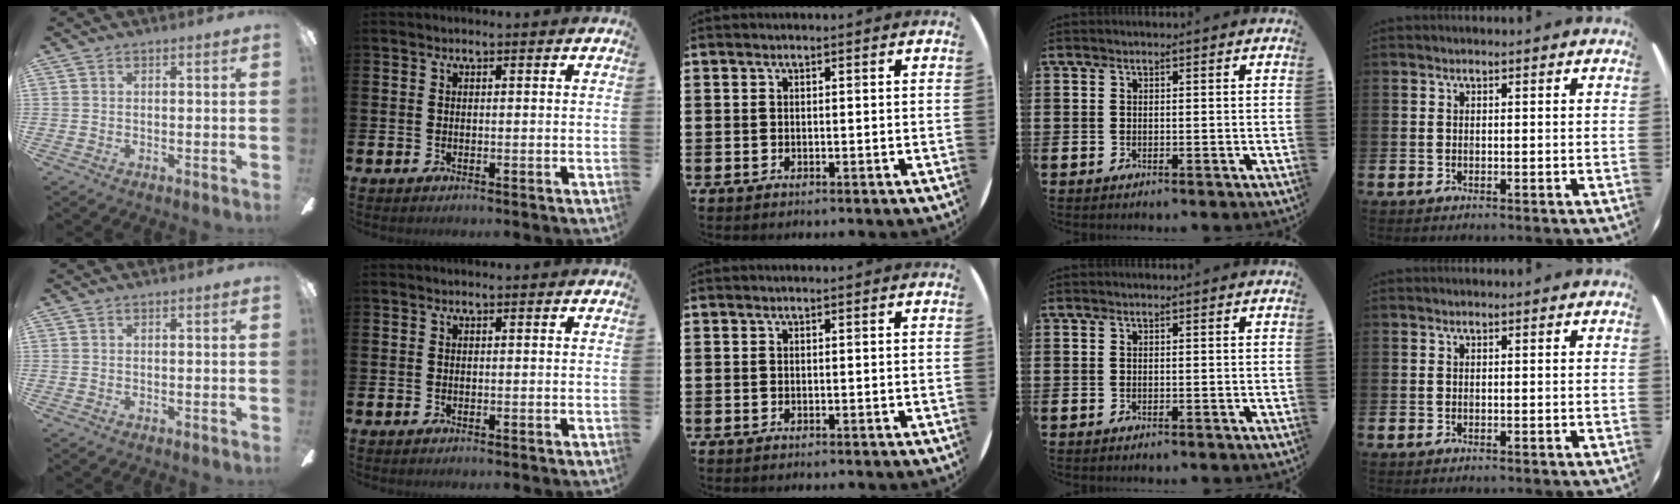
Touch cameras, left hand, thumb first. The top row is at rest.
{}